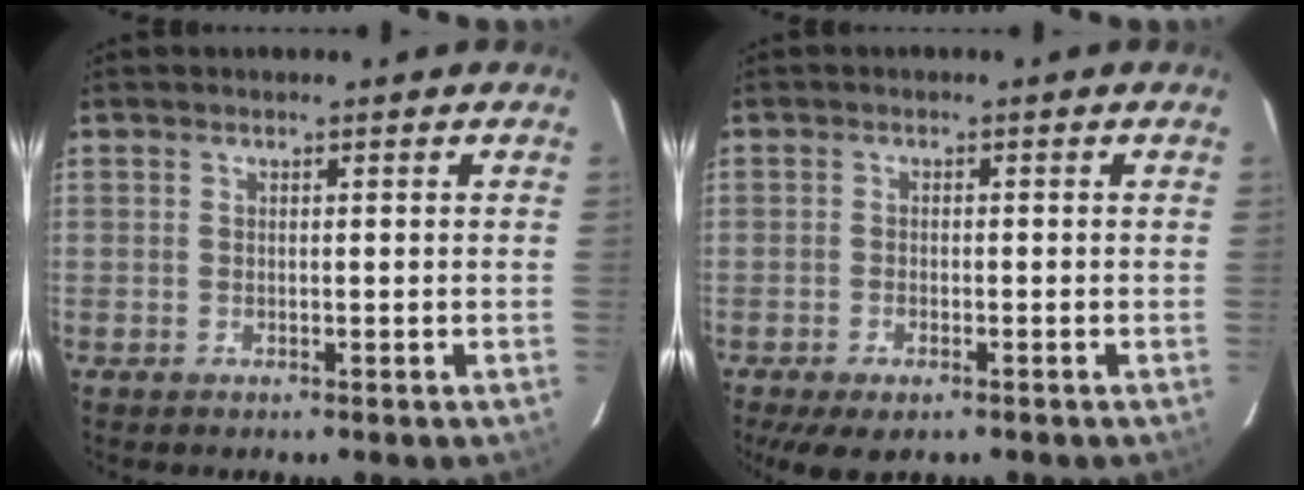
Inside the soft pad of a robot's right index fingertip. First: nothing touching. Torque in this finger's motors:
{"motor_torque": [0.64, -0.49, 0.28, 0.06]}